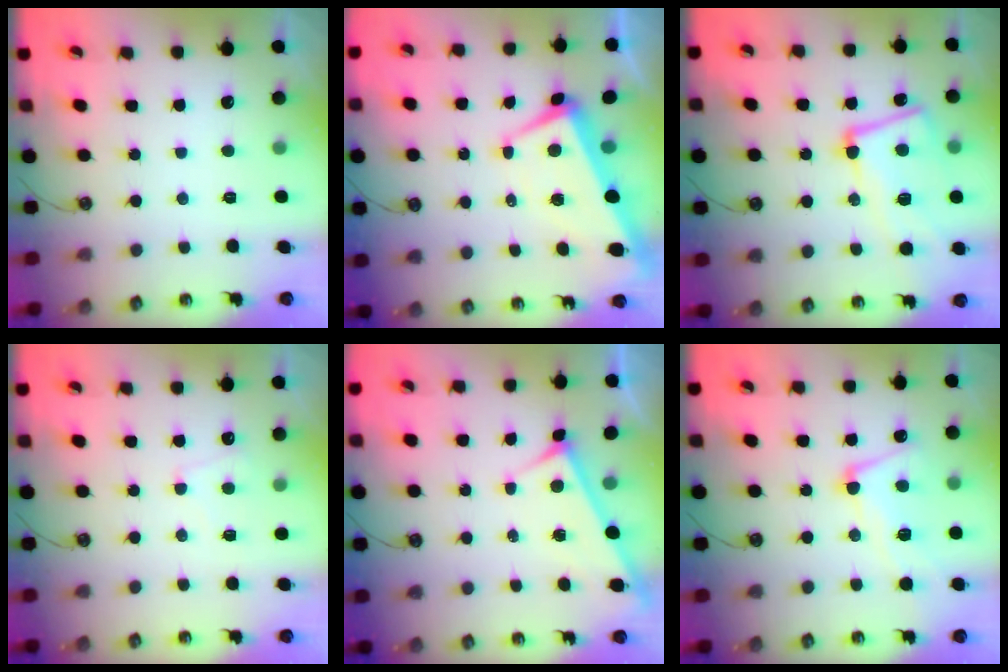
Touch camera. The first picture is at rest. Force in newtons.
{"total": 2.0, "press": 1.6, "slide": 1.2}
{"total": 9.9, "press": 9.7, "slide": 2.0}
{"total": 1.3, "press": 1.2, "slide": 0.6}
{"total": 3.8, "press": 3.8, "slide": 0.5}
{"total": 4.9, "press": 4.8, "slide": 1.2}